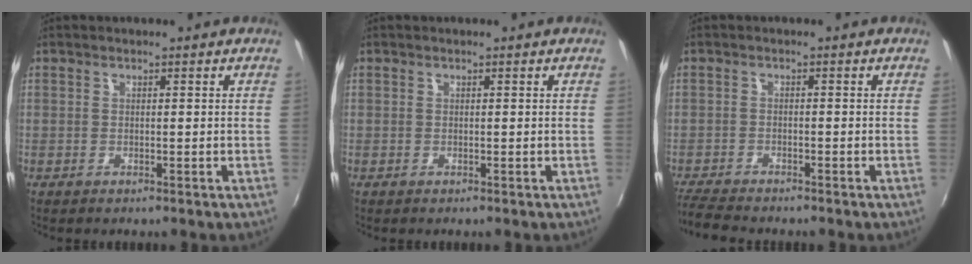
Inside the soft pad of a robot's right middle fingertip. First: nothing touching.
{"total": 0.0}
{"total": 5.3, "force": [-4.9, 0.4, 1.8], "torque": [-0.057, -0.025, -0.094]}